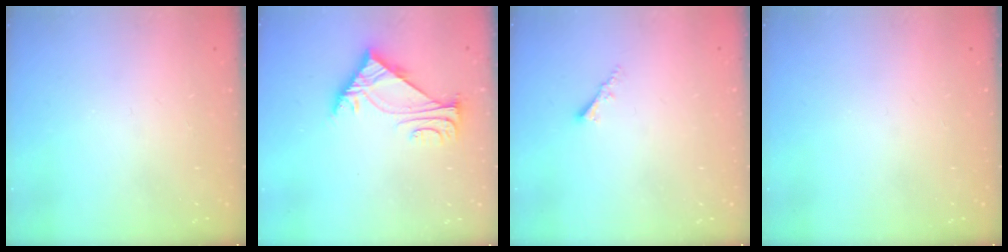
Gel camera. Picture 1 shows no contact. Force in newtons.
{"total": 6.4, "press": 6.3, "slide": 1.0}
{"total": 1.9, "press": 1.9, "slide": 0.4}
{"total": 0.0}